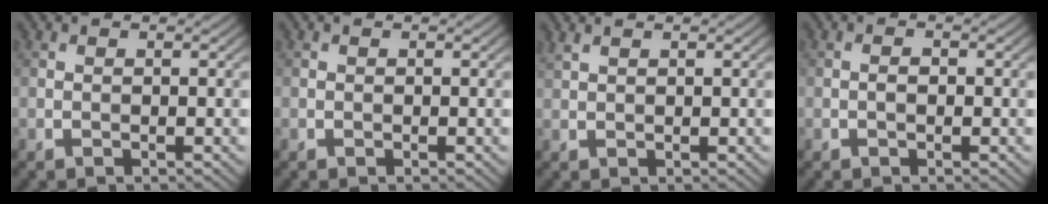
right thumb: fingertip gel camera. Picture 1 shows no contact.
{"total": 0.0}
{"total": 1.2, "force": [1.1, 0.1, 0.5], "torque": [-0.018, 0.005, 0.026]}
{"total": 1.0, "force": [-0.2, 0.5, 0.9], "torque": [-0.015, 0.004, -0.006]}